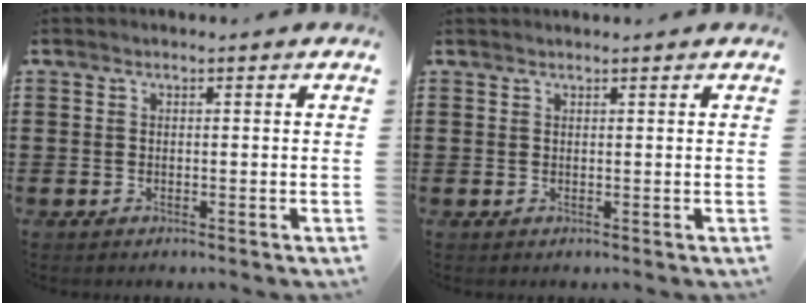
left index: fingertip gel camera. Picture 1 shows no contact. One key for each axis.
{"total": 0.6, "fx": 0.6, "fy": 0.0, "fz": 0.1, "tx": -0.005, "ty": -0.001, "tz": 0.013}